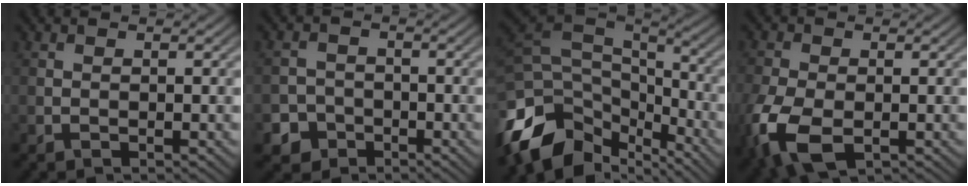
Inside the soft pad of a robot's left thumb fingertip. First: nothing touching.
{"total": 3.8, "force": [-2.3, 3.0, 0.7], "torque": [-0.002, -0.001, -0.049]}
{"total": 14.6, "force": [-7.4, 8.3, 9.4], "torque": [-0.229, -0.010, -0.130]}
{"total": 9.4, "force": [-3.6, 5.4, 6.8], "torque": [-0.189, -0.028, -0.066]}